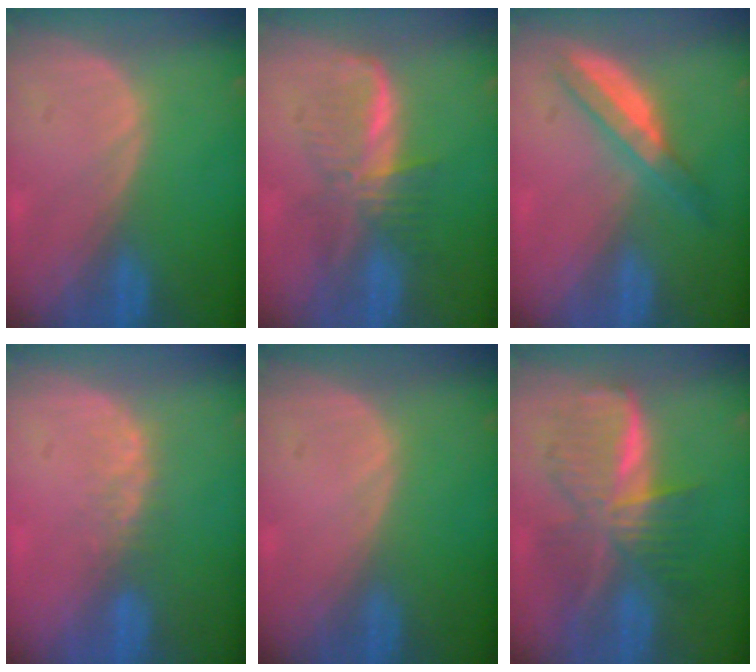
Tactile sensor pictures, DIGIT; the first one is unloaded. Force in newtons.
{"total": 6.1, "press": 6.1, "slide": 0.4}
{"total": 5.1, "press": 4.8, "slide": 1.7}
{"total": 2.8, "press": 2.4, "slide": 1.5}
{"total": 0.0}
{"total": 9.3, "press": 9.3, "slide": 0.7}